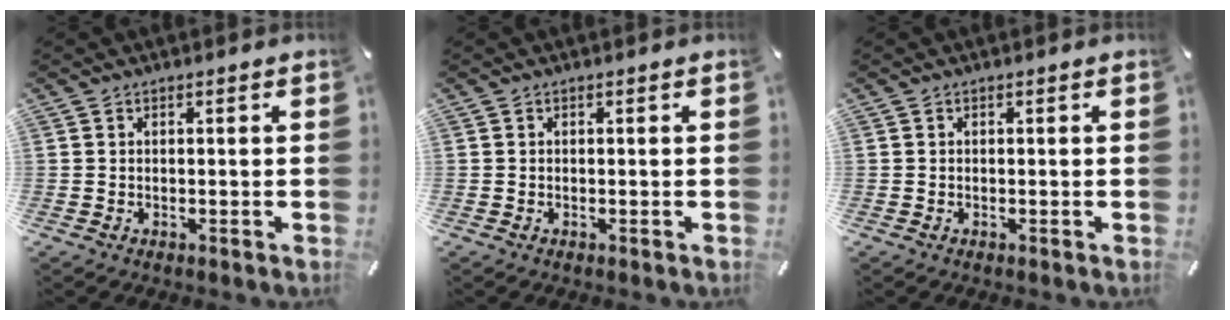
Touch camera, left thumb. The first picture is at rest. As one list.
[{"total": 0.0}, {"total": 0.0}]